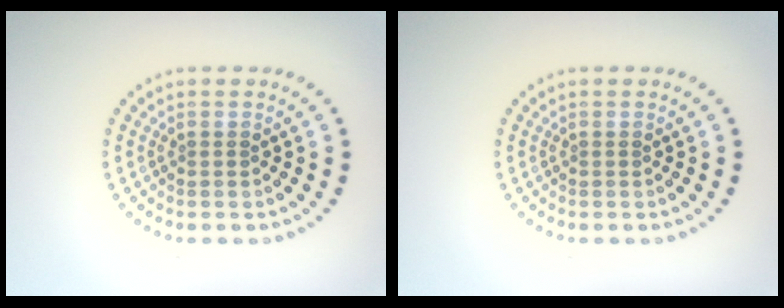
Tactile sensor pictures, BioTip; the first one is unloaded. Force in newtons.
{"total": 0.0}